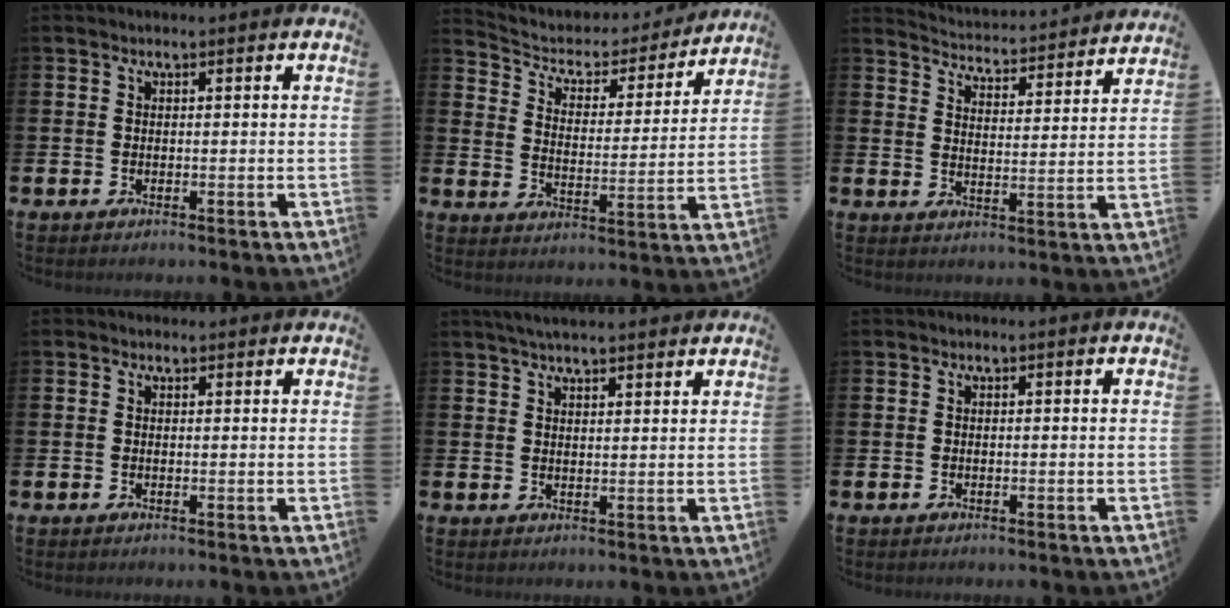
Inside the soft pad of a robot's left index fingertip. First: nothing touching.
{"total": 4.8, "force": [4.2, 2.1, 0.9], "torque": [-0.047, -0.035, 0.063]}
{"total": 4.0, "force": [4.0, 0.3, 0.0], "torque": [-0.023, -0.041, 0.063]}
{"total": 0.6, "force": [0.4, 0.4, 0.1], "torque": [0.009, -0.001, 0.005]}
{"total": 3.7, "force": [3.5, 0.4, 1.1], "torque": [-0.026, -0.009, 0.063]}
{"total": 0.0}